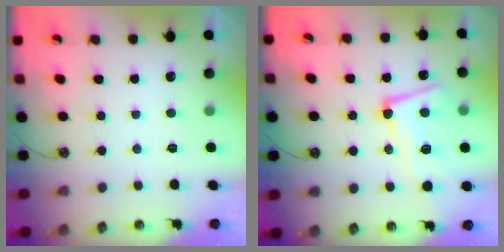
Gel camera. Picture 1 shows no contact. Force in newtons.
{"total": 10.6, "press": 10.4, "slide": 1.8}